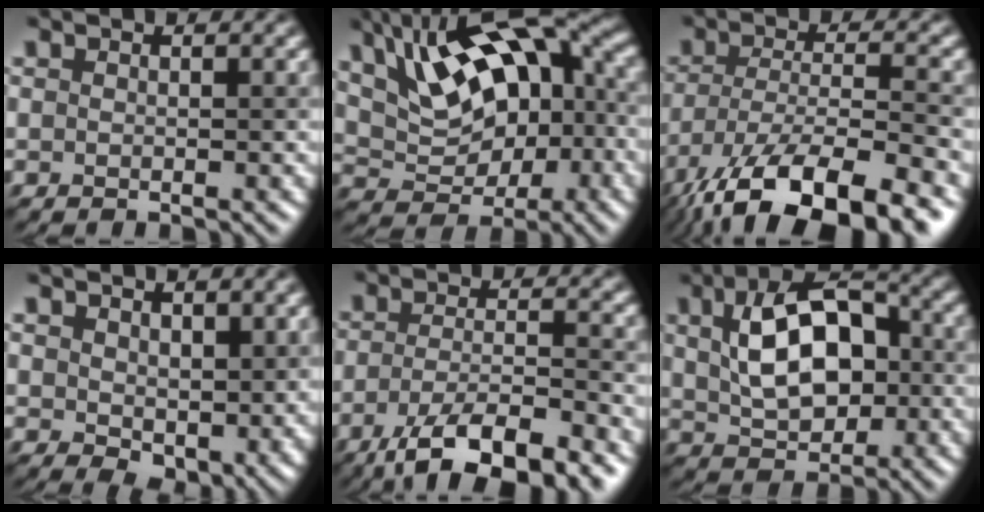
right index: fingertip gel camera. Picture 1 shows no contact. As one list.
[{"total": 12.7, "force": [4.7, 6.5, 9.9], "torque": [-0.160, 0.013, 0.082]}, {"total": 14.1, "force": [-9.2, 5.2, 9.3], "torque": [-0.198, -0.033, -0.149]}, {"total": 5.5, "force": [1.3, 3.5, 4.0], "torque": [-0.073, -0.020, 0.032]}, {"total": 8.2, "force": [-5.0, 2.3, 6.1], "torque": [-0.110, -0.008, -0.091]}, {"total": 9.1, "force": [1.4, 5.4, 7.1], "torque": [-0.128, 0.013, 0.020]}]